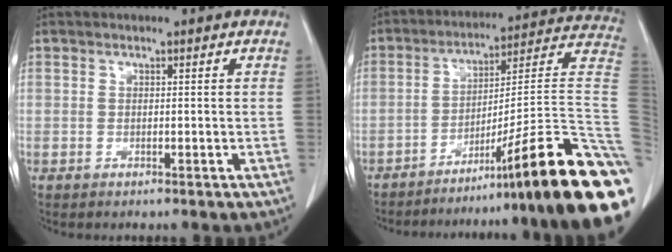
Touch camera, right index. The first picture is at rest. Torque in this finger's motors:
{"motor_torque": [2.14, 0.00, 0.56, 0.10]}